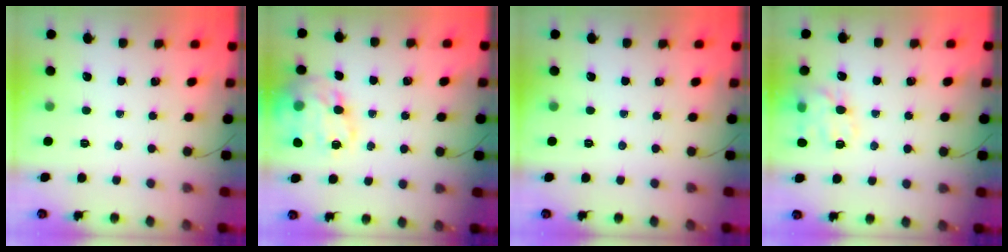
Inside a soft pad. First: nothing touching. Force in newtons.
{"total": 18.4, "press": 18.2, "slide": 2.5}
{"total": 0.0}
{"total": 13.1, "press": 13.0, "slide": 2.0}